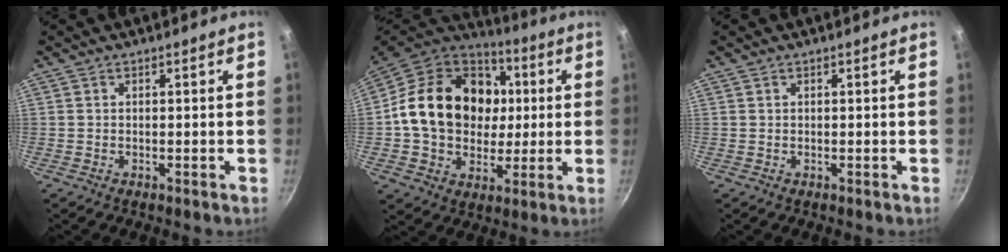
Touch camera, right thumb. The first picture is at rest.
{"total": 23.7, "force": [2.1, 18.8, 14.2], "torque": [-0.222, 0.027, 0.033]}
{"total": 0.0}